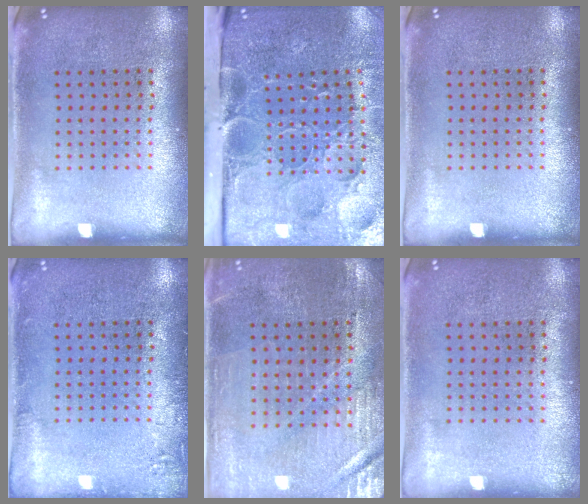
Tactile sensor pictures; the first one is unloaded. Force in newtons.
{"total": 5.2, "press": 4.1, "slide": 3.2}
{"total": 0.0}
{"total": 1.5, "press": 1.4, "slide": 0.3}
{"total": 0.9, "press": 0.8, "slide": 0.3}
{"total": 0.0}